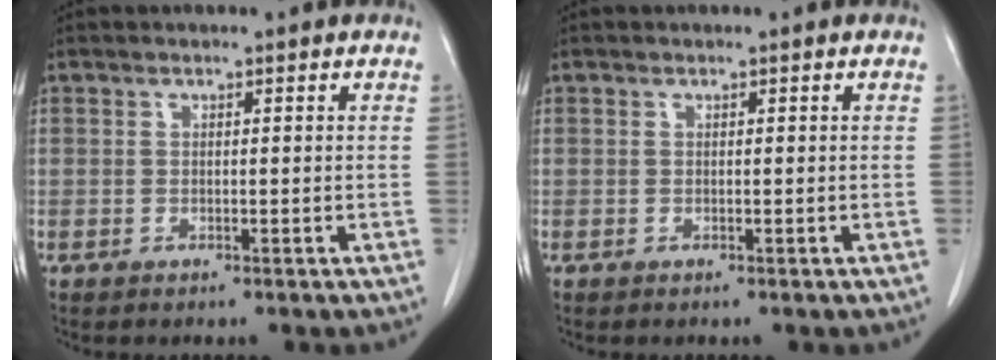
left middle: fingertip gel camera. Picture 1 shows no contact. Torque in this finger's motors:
{"motor_torque": [-0.01, 0.01, 0.00, 0.00]}